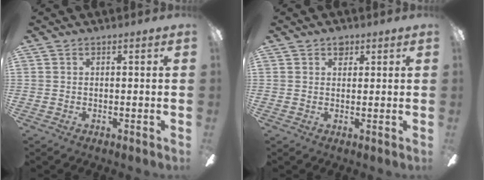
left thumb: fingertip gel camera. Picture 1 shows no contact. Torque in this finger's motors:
{"motor_torque": [0.10, -0.03, 0.26, -0.36, 0.00]}